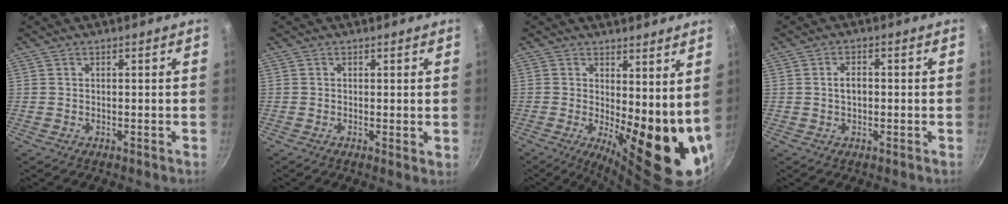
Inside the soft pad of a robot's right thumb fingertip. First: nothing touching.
{"total": 1.1, "force": [0.3, 0.5, 1.0], "torque": [-0.015, -0.004, 0.000]}
{"total": 15.3, "force": [1.6, 6.0, 13.9], "torque": [-0.158, -0.038, 0.035]}
{"total": 2.9, "force": [0.0, 1.8, 2.3], "torque": [-0.035, 0.011, -0.002]}